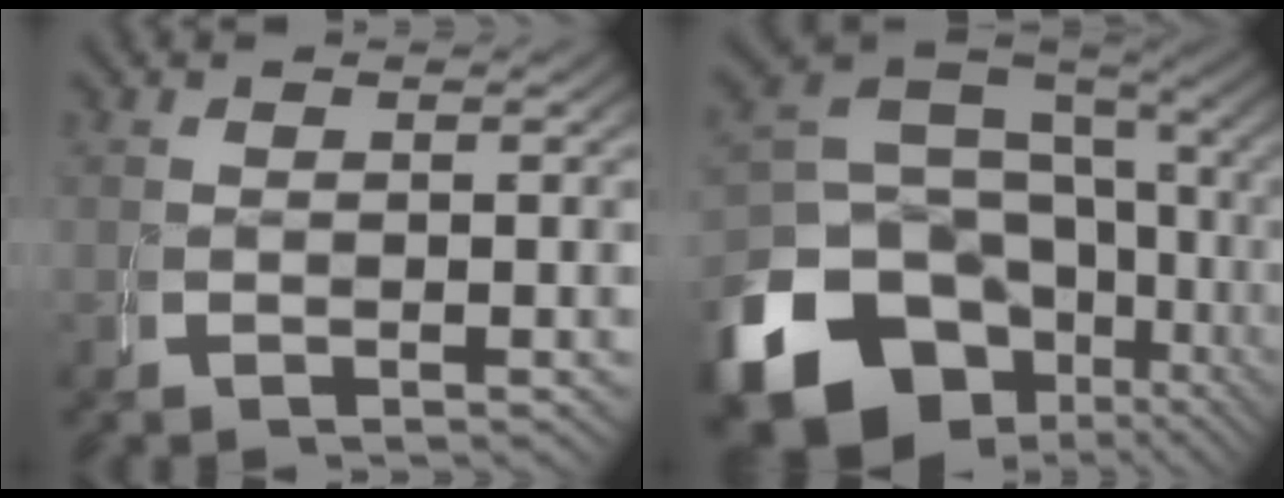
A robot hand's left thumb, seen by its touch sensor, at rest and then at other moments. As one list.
[{"total": 14.9, "force": [-3.9, 11.1, 9.1], "torque": [-0.174, -0.060, -0.036]}]